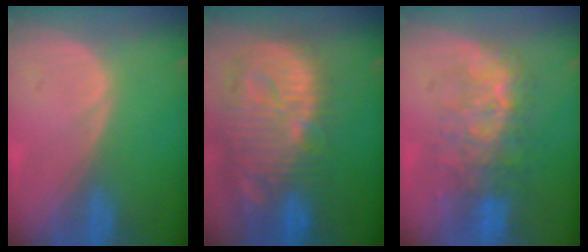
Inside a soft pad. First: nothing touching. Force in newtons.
{"total": 14.4, "press": 12.5, "slide": 7.0}
{"total": 9.3, "press": 8.4, "slide": 4.1}